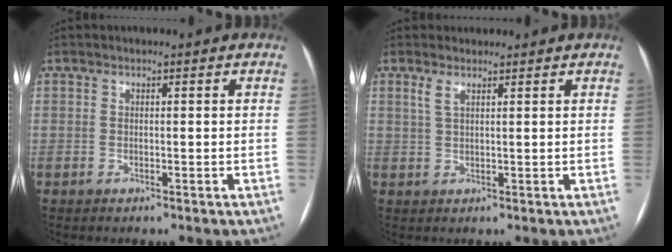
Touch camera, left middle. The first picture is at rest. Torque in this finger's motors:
{"motor_torque": [0.37, -0.40, 0.15, 0.03]}